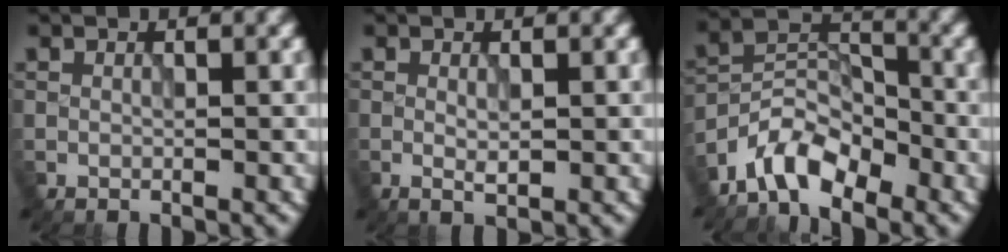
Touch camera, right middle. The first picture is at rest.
{"total": 1.1, "force": [0.0, 0.4, 1.0], "torque": [-0.019, -0.003, 0.001]}
{"total": 5.3, "force": [-4.3, 2.3, 2.2], "torque": [-0.034, 0.010, -0.091]}